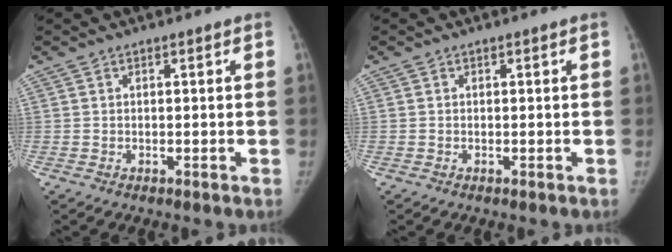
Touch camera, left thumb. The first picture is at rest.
{"total": 0.0}